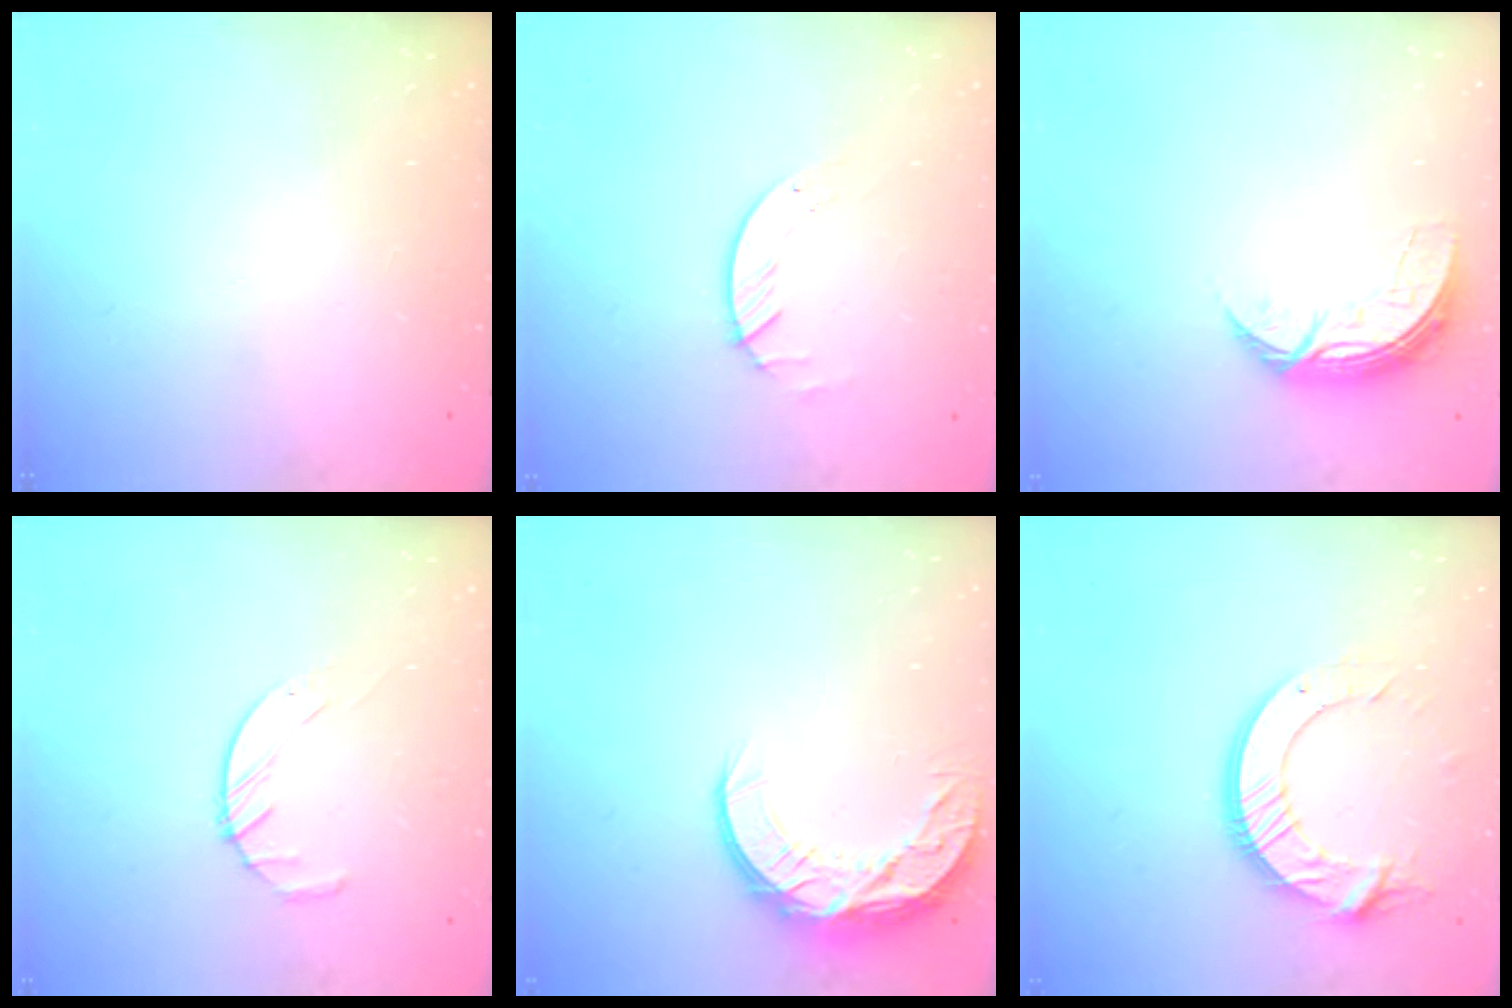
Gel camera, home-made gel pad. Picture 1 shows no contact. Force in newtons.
{"total": 2.0, "press": 2.0, "slide": 0.2}
{"total": 7.1, "press": 7.1, "slide": 0.6}
{"total": 4.8, "press": 4.7, "slide": 0.6}
{"total": 11.3, "press": 11.3, "slide": 0.7}
{"total": 14.7, "press": 14.7, "slide": 1.6}